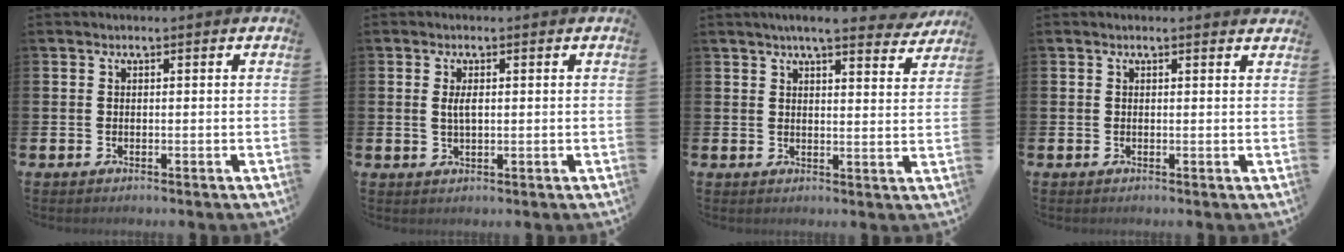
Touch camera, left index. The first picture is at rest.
{"total": 2.0, "force": [0.5, 0.8, 1.8], "torque": [-0.035, 0.003, 0.006]}
{"total": 5.8, "force": [5.3, 0.5, 2.3], "torque": [-0.041, -0.024, 0.090]}
{"total": 0.5, "force": [0.5, 0.0, 0.1], "torque": [0.002, -0.002, 0.009]}